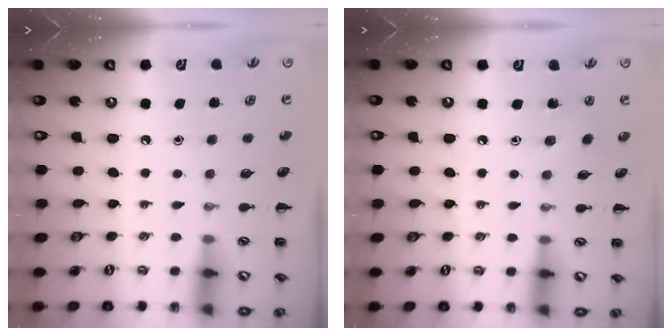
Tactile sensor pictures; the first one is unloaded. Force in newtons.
{"total": 1.9, "press": 1.8, "slide": 0.7}